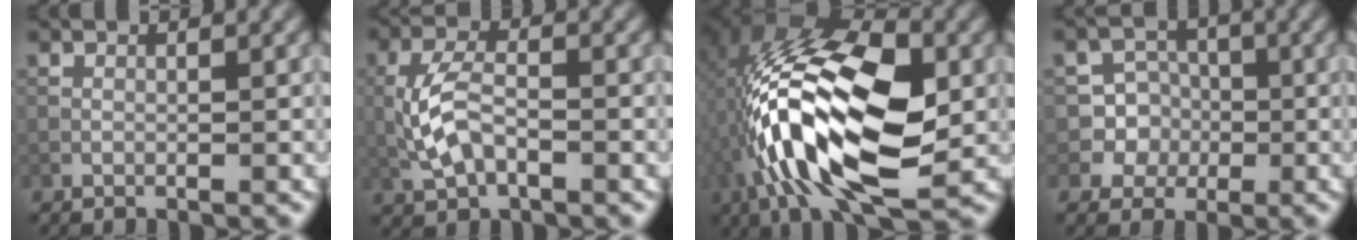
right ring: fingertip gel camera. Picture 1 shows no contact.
{"total": 3.9, "force": [-1.0, 1.9, 3.2], "torque": [-0.075, 0.005, -0.021]}
{"total": 14.1, "force": [-2.4, 6.1, 12.5], "torque": [-0.237, 0.013, -0.052]}
{"total": 5.6, "force": [-1.3, 5.5, 0.2], "torque": [0.013, 0.017, -0.039]}